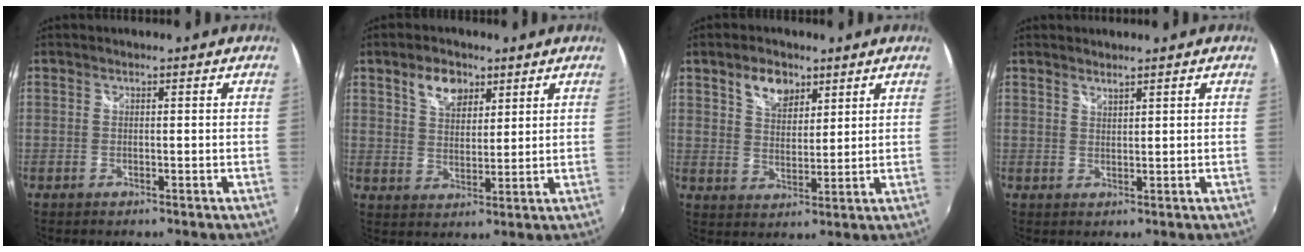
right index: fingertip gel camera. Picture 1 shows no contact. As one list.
[{"total": 6.6, "force": [3.8, 4.0, 3.5], "torque": [-0.054, 0.011, 0.068]}, {"total": 6.5, "force": [4.0, 3.9, 3.4], "torque": [-0.051, 0.009, 0.072]}, {"total": 1.4, "force": [1.4, 0.1, 0.4], "torque": [-0.005, 0.000, 0.023]}]